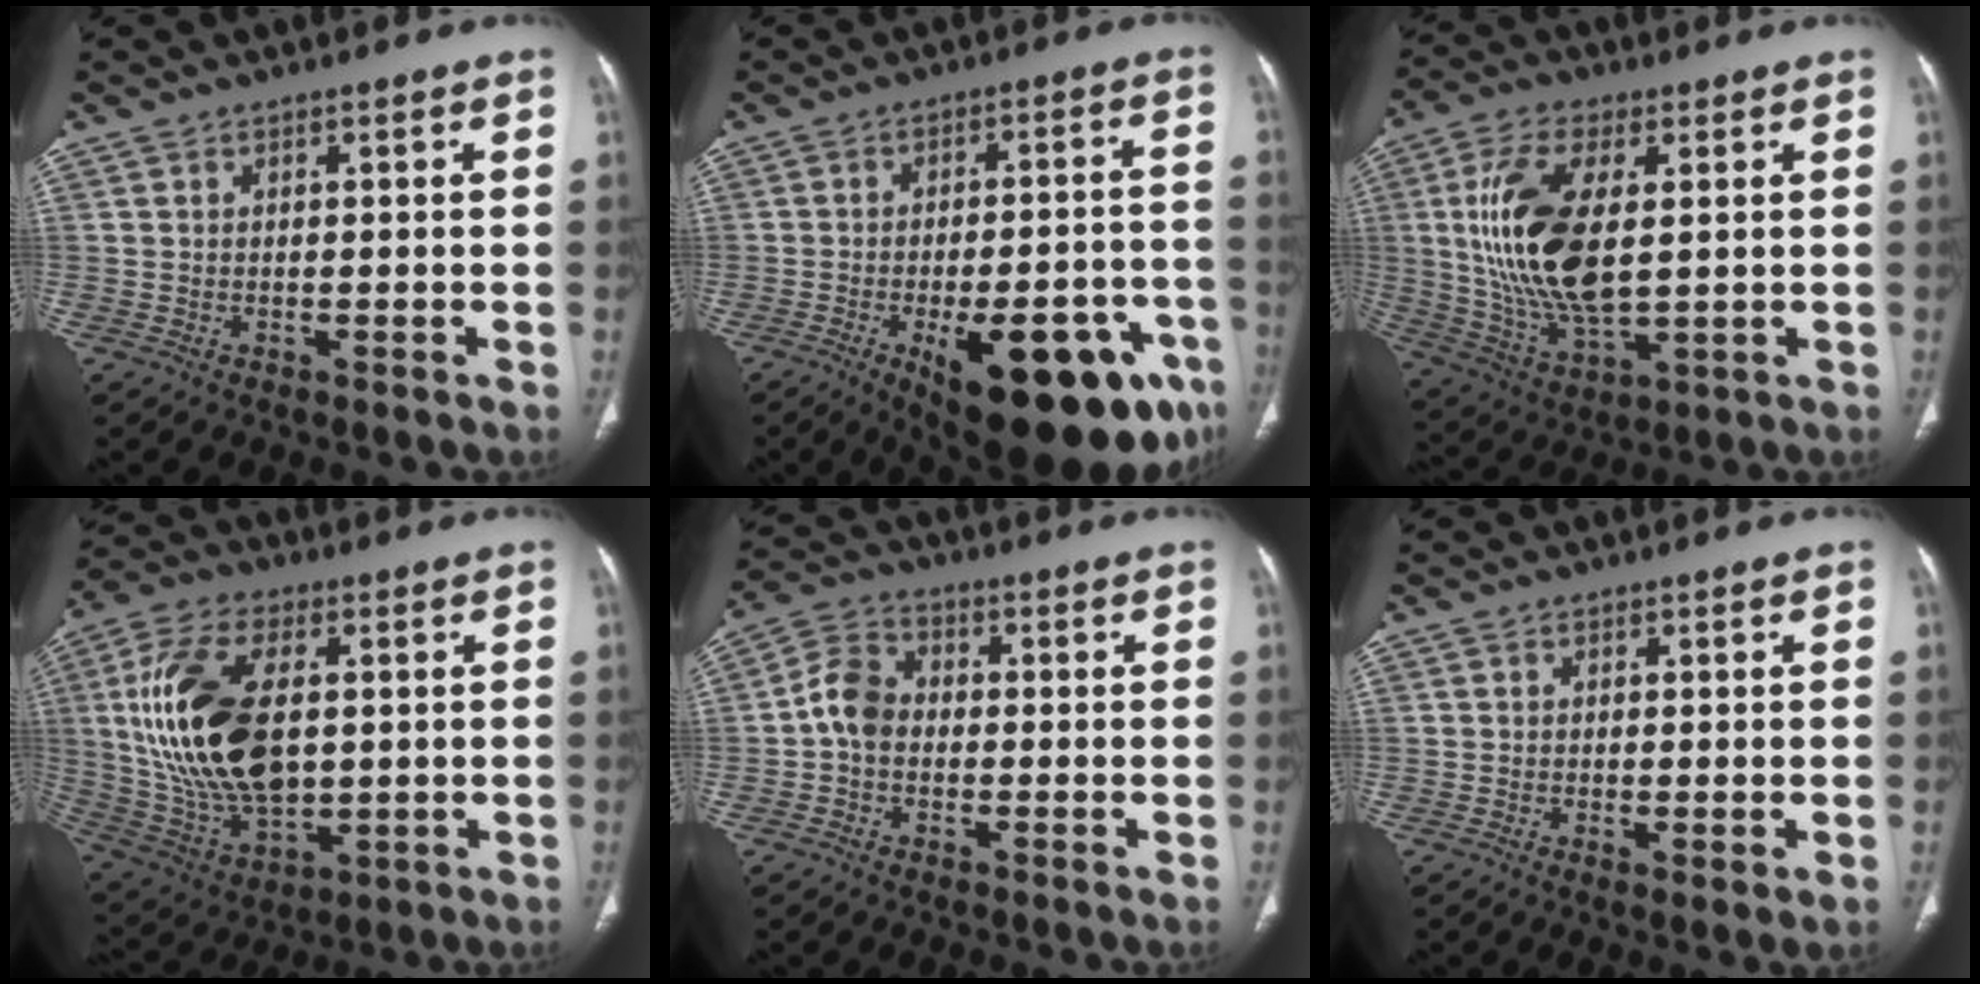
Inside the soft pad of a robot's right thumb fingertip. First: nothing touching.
{"total": 24.3, "force": [-11.1, 9.1, 19.6], "torque": [-0.197, 0.038, -0.140]}
{"total": 18.4, "force": [2.4, 8.8, 16.0], "torque": [-0.322, -0.013, 0.053]}
{"total": 22.4, "force": [2.4, 12.5, 18.4], "torque": [-0.362, -0.009, 0.055]}
{"total": 6.3, "force": [-0.9, 4.8, 4.0], "torque": [-0.066, 0.021, -0.031]}
{"total": 2.0, "force": [-0.3, 0.4, 2.0], "torque": [-0.043, -0.010, -0.006]}